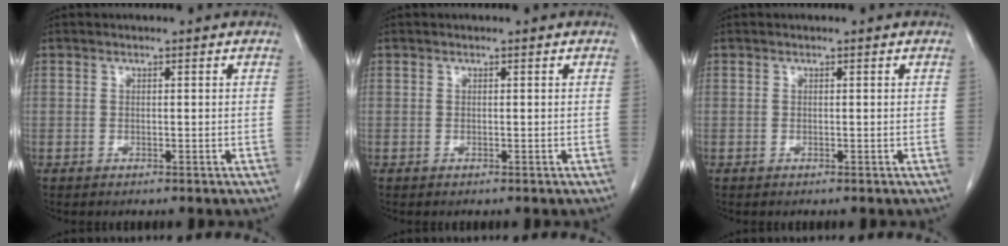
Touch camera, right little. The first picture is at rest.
{"total": 0.0}
{"total": 0.0}